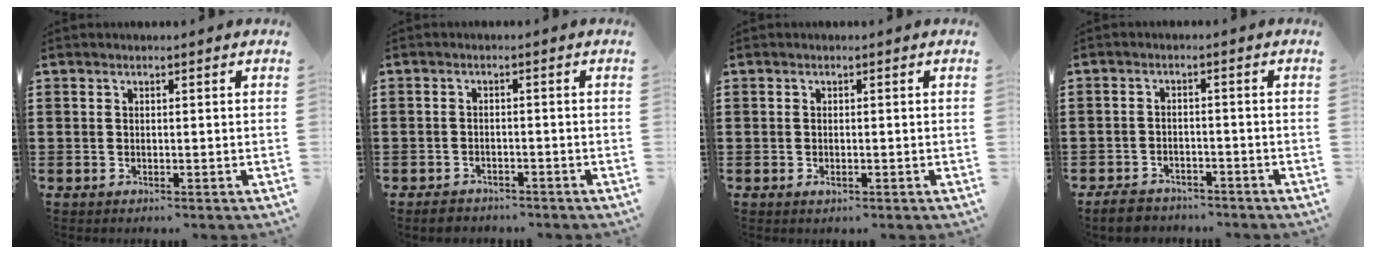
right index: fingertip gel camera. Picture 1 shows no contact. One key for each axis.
{"total": 1.6, "fx": -1.5, "fy": 0.5, "fz": 0.1, "tx": -0.006, "ty": 0.002, "tz": -0.033}
{"total": 0.6, "fx": -0.3, "fy": 0.3, "fz": 0.5, "tx": -0.009, "ty": -0.001, "tz": -0.005}
{"total": 3.1, "fx": -3.0, "fy": 0.9, "fz": 0.4, "tx": -0.017, "ty": 0.003, "tz": -0.063}